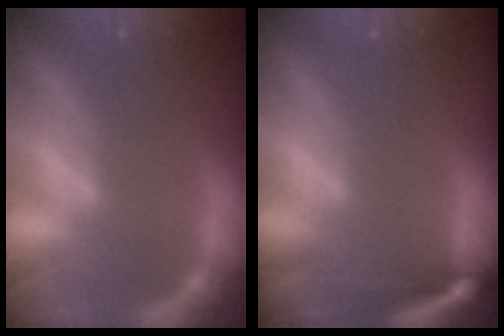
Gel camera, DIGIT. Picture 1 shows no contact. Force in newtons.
{"total": 7.1}